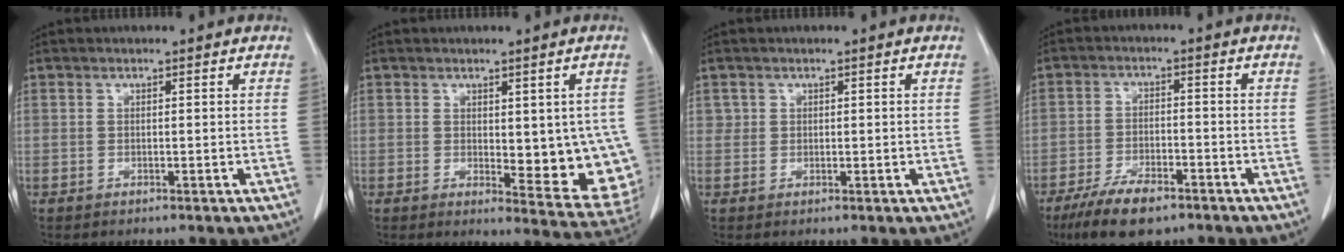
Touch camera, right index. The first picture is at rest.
{"total": 12.3, "force": [-0.8, 4.9, 11.2], "torque": [-0.108, -0.014, 0.004]}
{"total": 1.3, "force": [0.5, 1.2, 0.1], "torque": [0.015, 0.001, 0.005]}
{"total": 8.5, "force": [-5.9, 2.9, 5.4], "torque": [-0.099, -0.010, -0.102]}